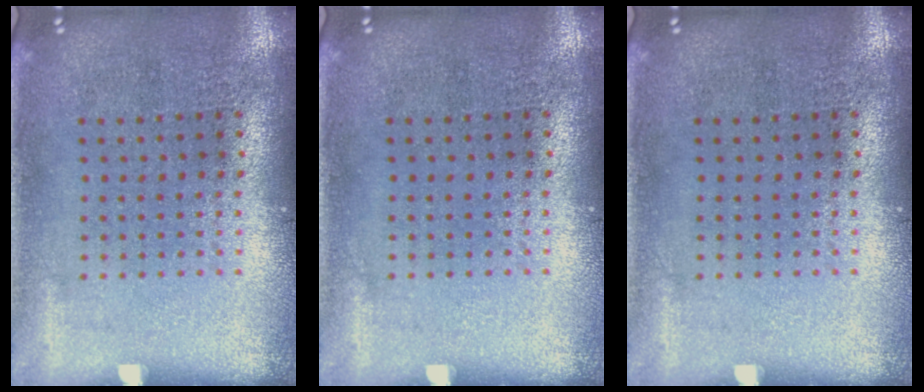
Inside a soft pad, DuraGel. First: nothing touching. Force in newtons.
{"total": 0.0}
{"total": 0.0}